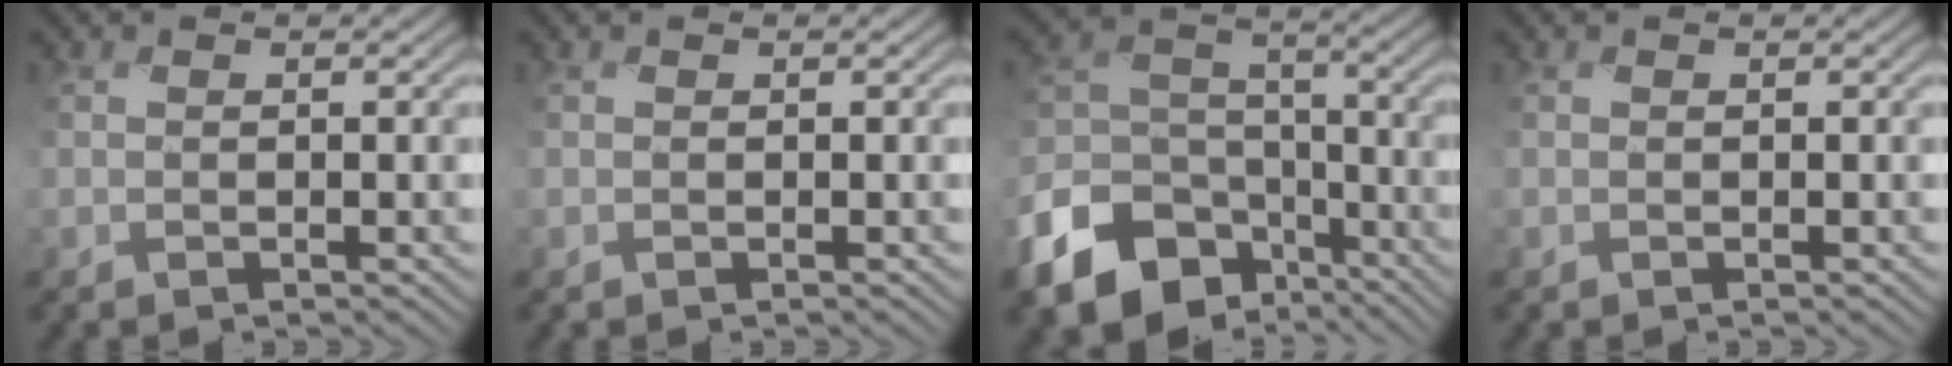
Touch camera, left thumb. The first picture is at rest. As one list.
[{"total": 0.0}, {"total": 15.7, "force": [-9.4, 10.6, 6.8], "torque": [-0.202, -0.043, -0.148]}, {"total": 0.0}]